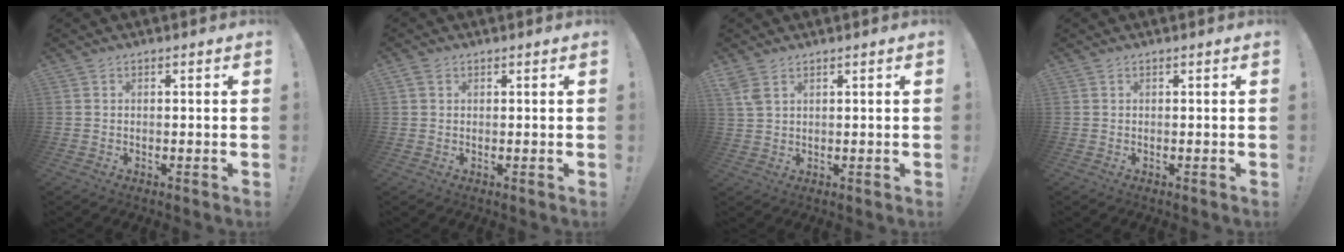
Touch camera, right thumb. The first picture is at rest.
{"total": 1.5, "force": [0.7, 1.1, 0.7], "torque": [-0.022, 0.006, 0.016]}
{"total": 3.7, "force": [2.2, 1.8, 2.3], "torque": [-0.036, -0.010, 0.041]}
{"total": 0.0}